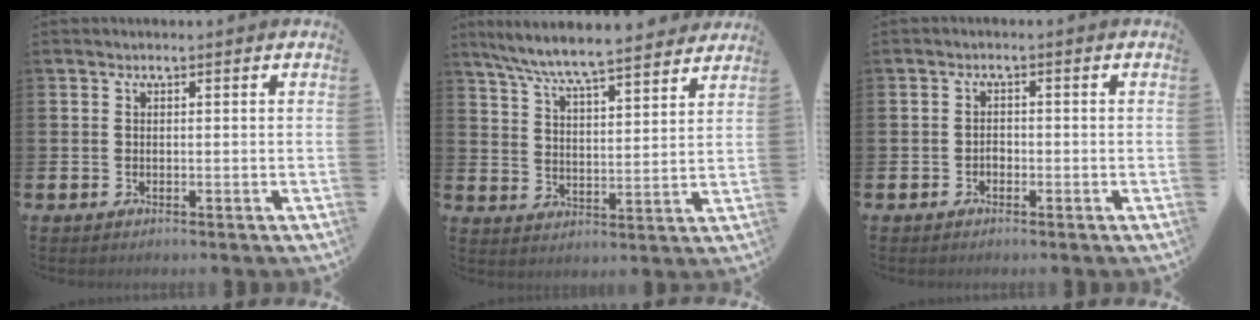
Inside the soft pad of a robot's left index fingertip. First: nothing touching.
{"total": 7.5, "force": [7.2, 0.2, 2.2], "torque": [-0.074, -0.048, 0.127]}
{"total": 1.3, "force": [-0.7, 0.9, 0.6], "torque": [-0.012, 0.002, -0.015]}